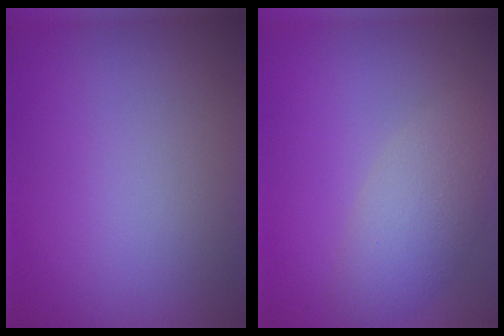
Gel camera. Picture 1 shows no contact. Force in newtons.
{"total": 4.0, "press": 4.0, "slide": 0.2}